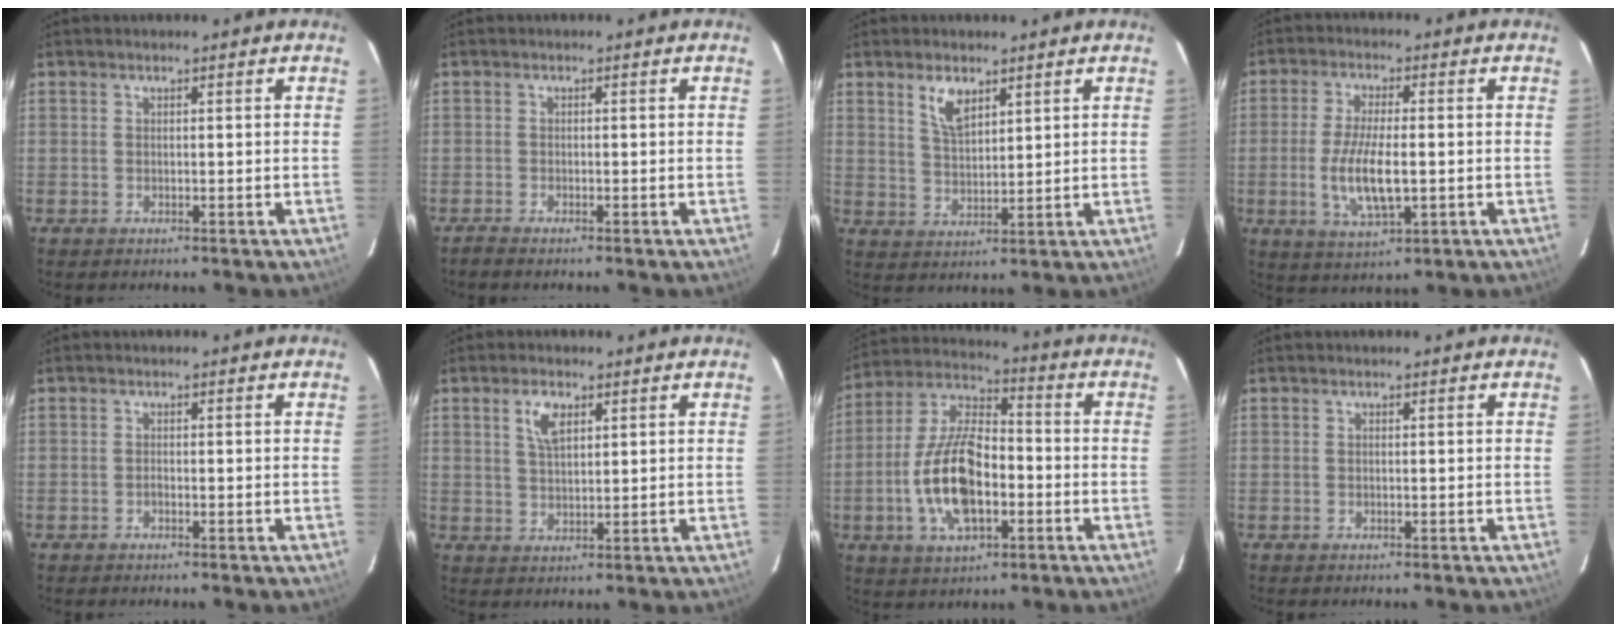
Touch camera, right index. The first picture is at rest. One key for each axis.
{"total": 1.6, "fx": -1.4, "fy": 0.2, "fz": 0.7, "tx": -0.022, "ty": -0.004, "tz": -0.026}
{"total": 5.5, "fx": 3.3, "fy": 2.5, "fz": 3.6, "tx": -0.066, "ty": 0.002, "tz": 0.065}
{"total": 9.8, "fx": -1.7, "fy": 3.2, "fz": 9.1, "tx": -0.183, "ty": -0.011, "tz": -0.028}
{"total": 0.5, "fx": -0.4, "fy": 0.3, "fz": 0.3, "tx": -0.003, "ty": 0.002, "tz": -0.008}
{"total": 4.6, "fx": 2.2, "fy": 2.2, "fz": 3.4, "tx": -0.063, "ty": 0.007, "tz": 0.043}
{"total": 15.8, "fx": -4.0, "fy": 7.5, "fz": 13.3, "tx": -0.271, "ty": 0.007, "tz": -0.072}
{"total": 0.0}